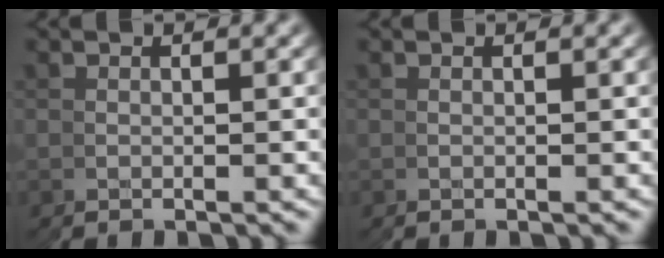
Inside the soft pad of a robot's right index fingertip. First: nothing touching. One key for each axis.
{"total": 0.0}